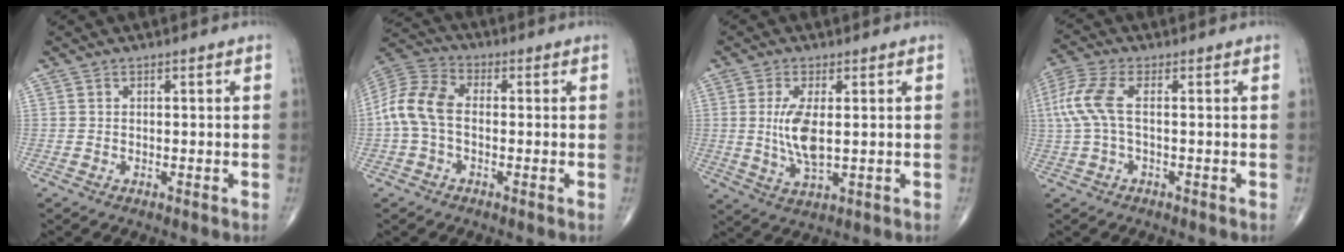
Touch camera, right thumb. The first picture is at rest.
{"total": 9.8, "force": [-0.8, 6.2, 7.5], "torque": [-0.157, 0.028, -0.028]}
{"total": 7.6, "force": [0.7, 2.8, 7.0], "torque": [-0.147, -0.016, 0.019]}
{"total": 7.7, "force": [0.5, 3.1, 7.1], "torque": [-0.197, 0.021, 0.009]}